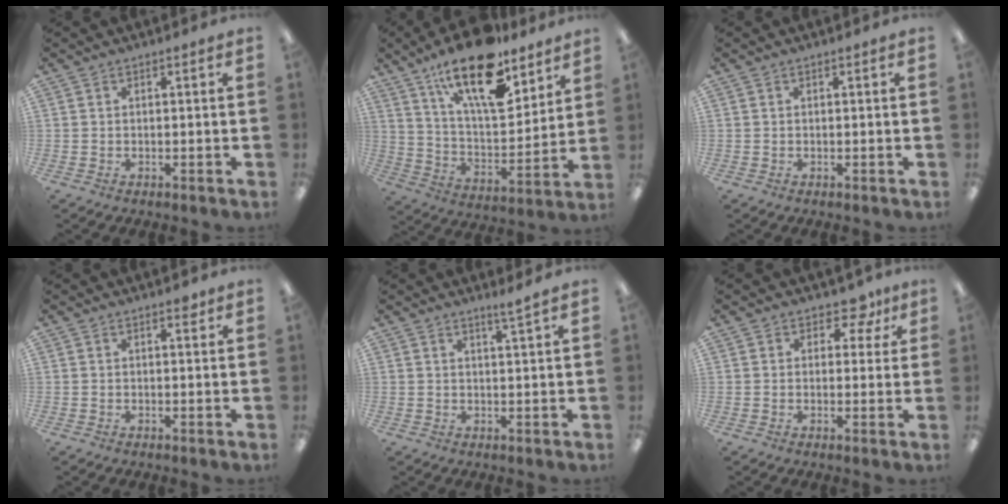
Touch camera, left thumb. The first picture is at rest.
{"total": 21.4, "force": [14.2, 8.5, 13.6], "torque": [-0.223, -0.078, 0.242]}
{"total": 0.0}
{"total": 1.1, "force": [0.7, 0.6, 0.6], "torque": [-0.005, -0.001, 0.011]}
{"total": 2.0, "force": [1.7, -0.2, 1.0], "torque": [-0.023, -0.003, 0.031]}
{"total": 5.8, "force": [3.3, 3.9, 2.9], "torque": [-0.038, -0.011, 0.054]}